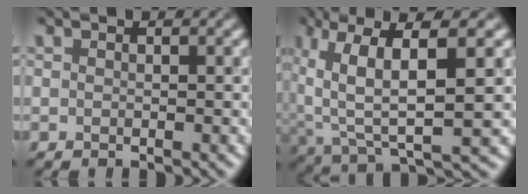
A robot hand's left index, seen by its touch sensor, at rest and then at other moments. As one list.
[{"total": 6.8, "force": [1.7, 1.6, 6.4], "torque": [-0.157, -0.014, 0.077]}]